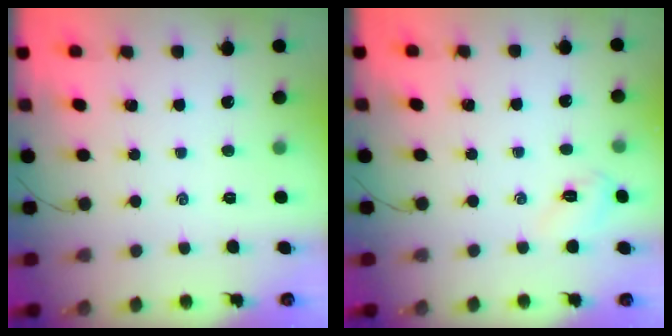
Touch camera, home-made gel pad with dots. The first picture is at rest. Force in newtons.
{"total": 3.4, "press": 3.3, "slide": 1.0}